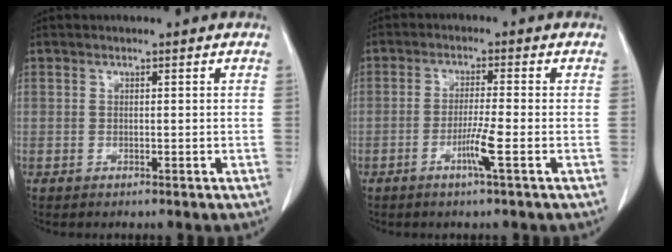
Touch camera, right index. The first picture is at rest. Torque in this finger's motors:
{"motor_torque": [0.16, -0.03, 0.03, 0.03]}